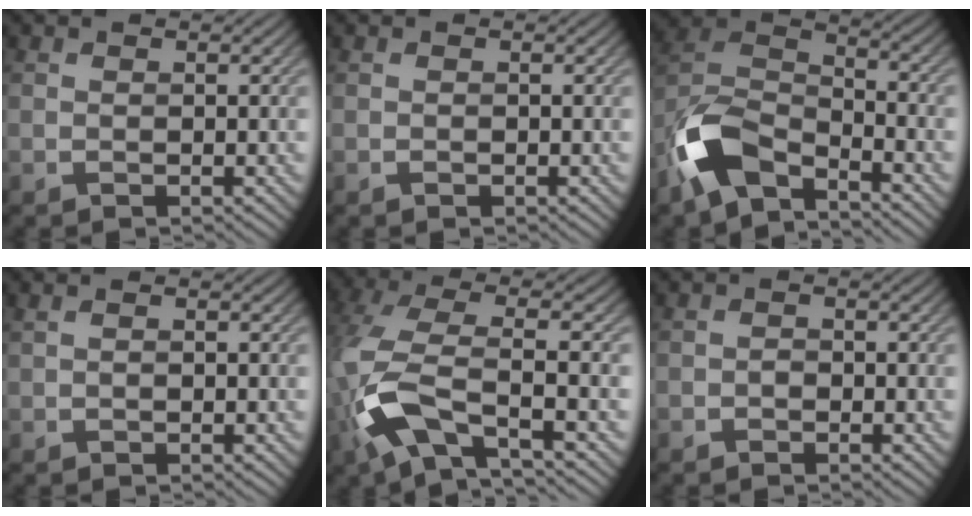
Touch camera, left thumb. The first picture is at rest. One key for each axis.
{"total": 0.0}
{"total": 11.3, "fx": -7.4, "fy": 4.7, "fz": 7.1, "tx": -0.154, "ty": -0.004, "tz": -0.170}
{"total": 0.8, "fx": 0.0, "fy": 0.3, "fz": 0.7, "tx": -0.016, "ty": 0.003, "tz": 0.000}
{"total": 11.1, "fx": -4.4, "fy": 3.9, "fz": 9.4, "tx": -0.219, "ty": -0.009, "tz": -0.094}
{"total": 1.0, "fx": -0.6, "fy": 0.7, "fz": 0.3, "tx": -0.005, "ty": 0.002, "tz": -0.013}